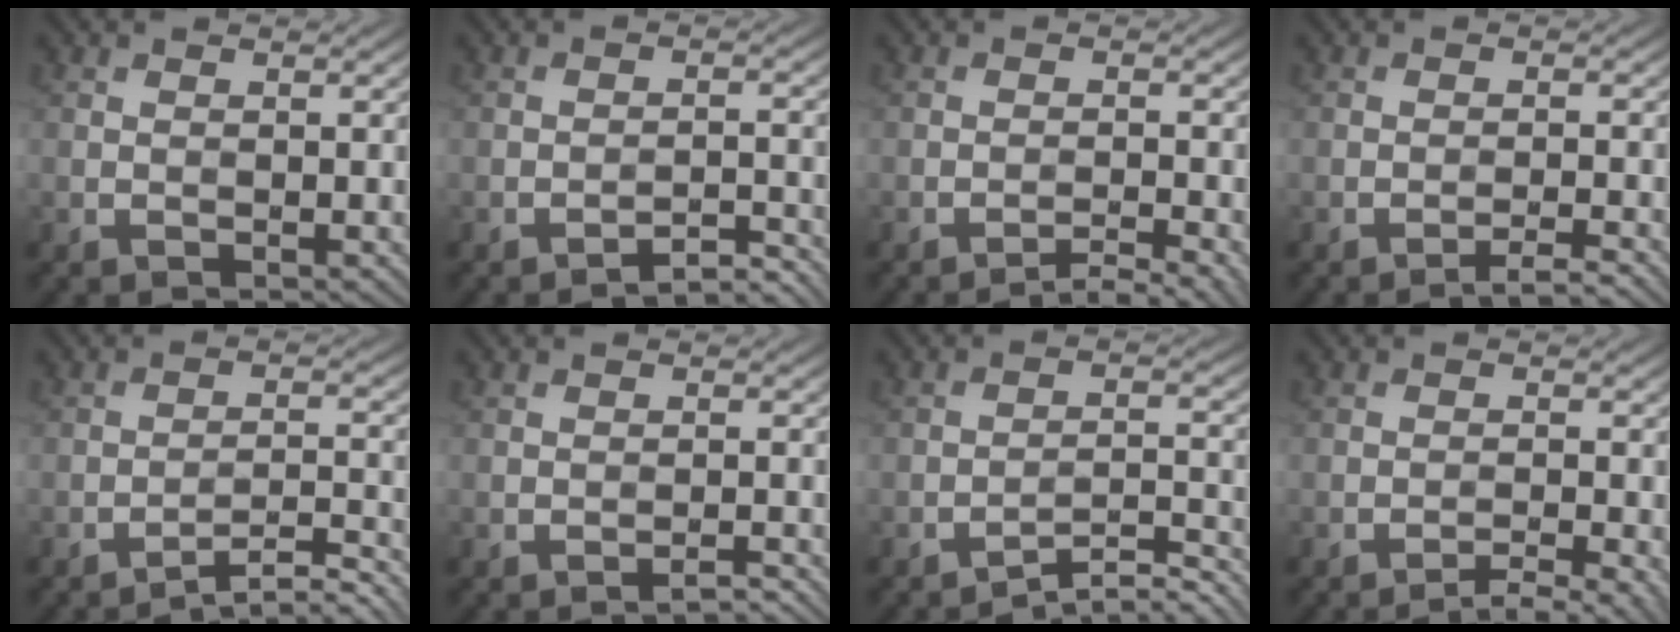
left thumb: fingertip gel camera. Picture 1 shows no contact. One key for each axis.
{"total": 3.5, "fx": -3.2, "fy": 0.3, "fz": 1.4, "tx": -0.016, "ty": 0.017, "tz": -0.049}
{"total": 3.3, "fx": -2.6, "fy": 0.4, "fz": 2.1, "tx": -0.030, "ty": 0.012, "tz": -0.045}
{"total": 2.6, "fx": -2.1, "fy": 0.1, "fz": 1.5, "tx": -0.018, "ty": 0.011, "tz": -0.040}
{"total": 5.6, "fx": -4.7, "fy": 0.8, "fz": 3.0, "tx": -0.049, "ty": 0.016, "tz": -0.071}
{"total": 1.5, "fx": -1.4, "fy": 0.0, "fz": 0.6, "tx": -0.002, "ty": 0.008, "tz": -0.024}
{"total": 5.5, "fx": -4.5, "fy": 1.1, "fz": 3.0, "tx": -0.045, "ty": 0.008, "tz": -0.070}
{"total": 3.7, "fx": -2.7, "fy": 0.5, "fz": 2.4, "tx": -0.037, "ty": 0.011, "tz": -0.047}